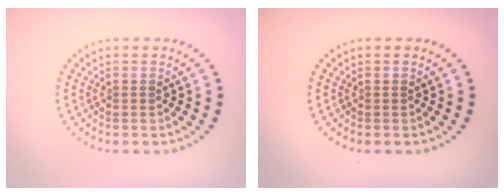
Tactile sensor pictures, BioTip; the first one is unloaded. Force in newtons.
{"total": 0.0}